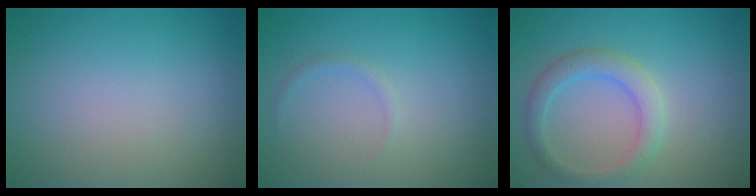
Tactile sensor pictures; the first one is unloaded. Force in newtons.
{"total": 0.7, "press": 0.7, "slide": 0.1}
{"total": 2.9, "press": 2.9, "slide": 0.1}